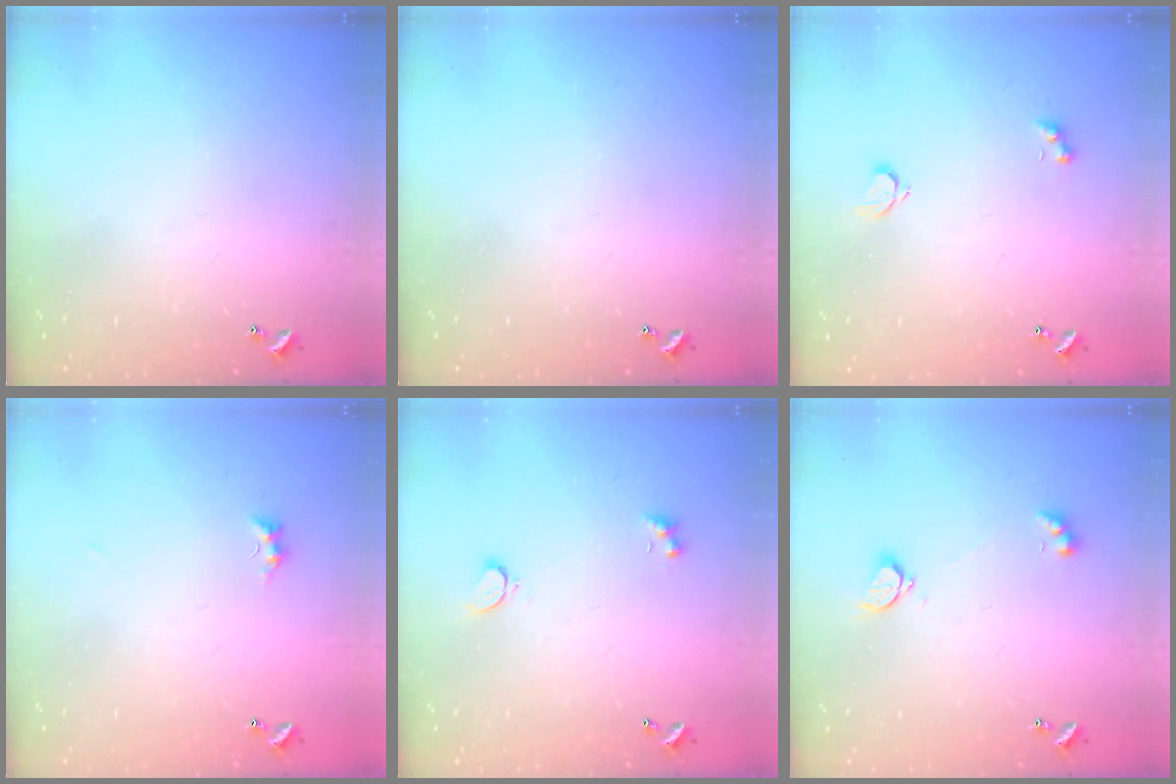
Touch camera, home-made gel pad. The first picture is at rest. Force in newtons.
{"total": 0.0}
{"total": 2.1, "press": 2.0, "slide": 0.5}
{"total": 0.9, "press": 0.7, "slide": 0.5}
{"total": 1.6, "press": 1.5, "slide": 0.5}
{"total": 2.4, "press": 2.4, "slide": 0.6}